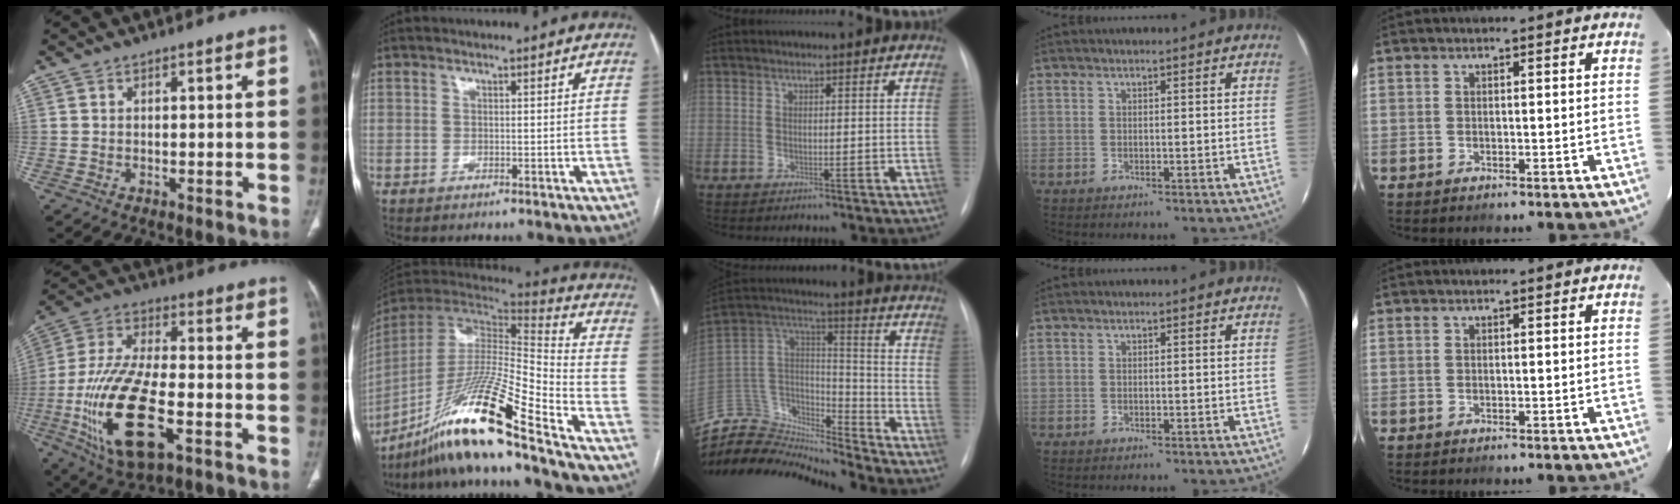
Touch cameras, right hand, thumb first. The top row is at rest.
{"thumb": {"total": 20.7, "force": [-6.5, 8.7, 17.7], "torque": [-0.361, 0.012, -0.107]}, "index": {"total": 23.6, "force": [-17.2, -1.0, 16.1], "torque": [-0.326, -0.034, -0.317]}, "middle": {"total": 20.3, "force": [-20.0, 2.0, 3.1], "torque": [-0.057, 0.056, -0.344]}}